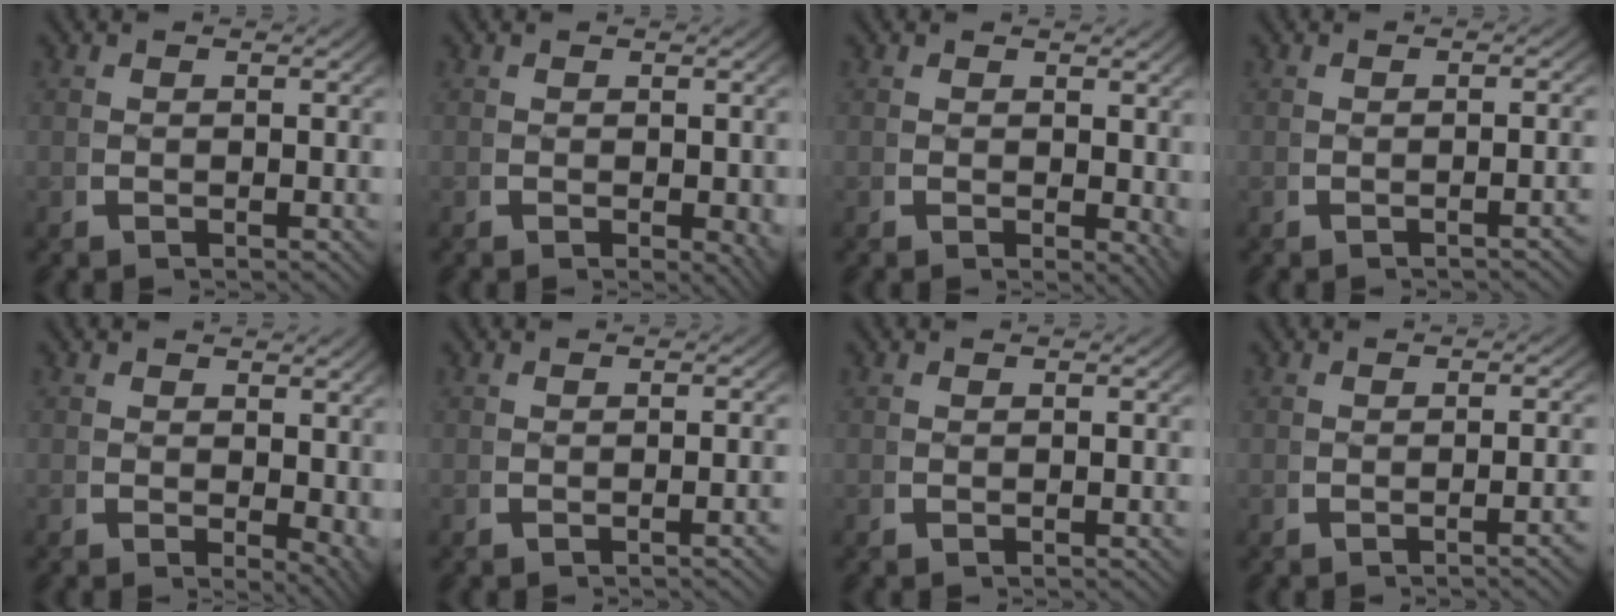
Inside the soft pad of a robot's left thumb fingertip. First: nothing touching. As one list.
[{"total": 1.9, "force": [-0.1, 1.0, 1.6], "torque": [-0.020, -0.012, 0.003]}, {"total": 1.8, "force": [0.7, 1.0, 1.3], "torque": [-0.010, -0.010, 0.015]}, {"total": 1.4, "force": [-0.9, 0.0, 1.1], "torque": [-0.016, 0.007, -0.013]}, {"total": 2.8, "force": [0.6, 1.5, 2.2], "torque": [-0.023, -0.016, 0.018]}, {"total": 1.1, "force": [-0.5, 0.0, 1.0], "torque": [-0.016, 0.006, -0.009]}, {"total": 0.0}, {"total": 1.7, "force": [-0.8, 0.0, 1.5], "torque": [-0.022, 0.008, -0.014]}]